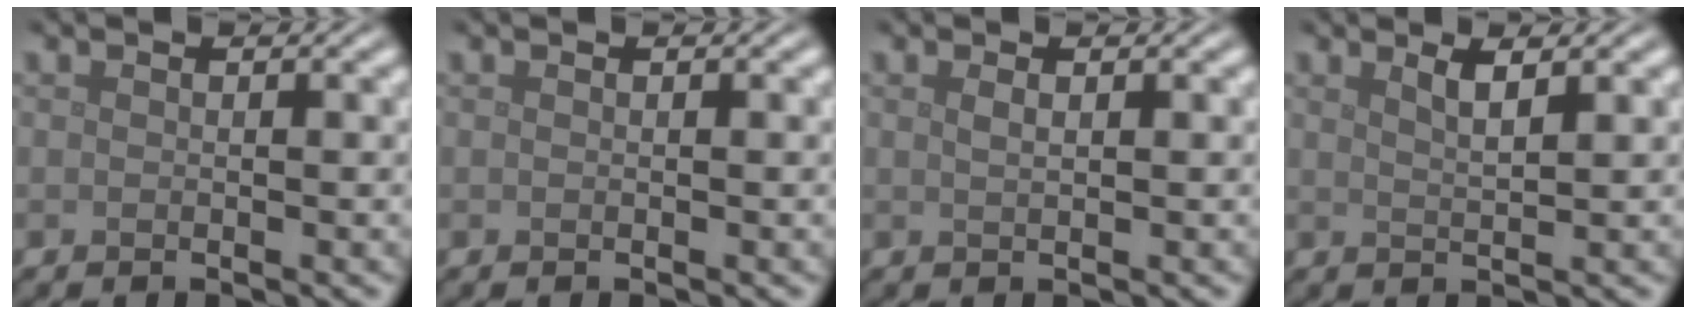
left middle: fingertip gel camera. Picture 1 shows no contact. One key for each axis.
{"total": 0.0}
{"total": 0.8, "fx": 0.4, "fy": 0.2, "fz": 0.6, "tx": -0.011, "ty": 0.001, "tz": 0.006}
{"total": 2.0, "fx": 1.2, "fy": 0.5, "fz": 1.5, "tx": -0.017, "ty": 0.003, "tz": 0.016}